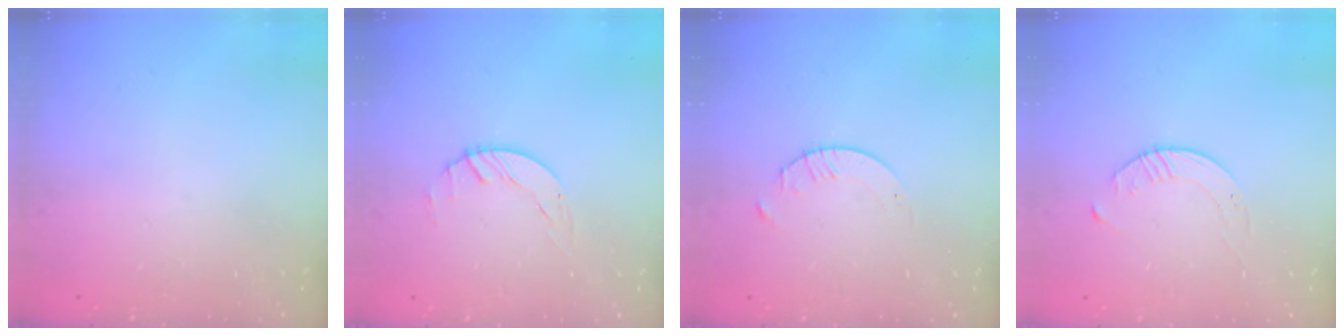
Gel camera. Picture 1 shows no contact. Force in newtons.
{"total": 1.7, "press": 1.7, "slide": 0.1}
{"total": 2.1, "press": 2.1, "slide": 0.3}
{"total": 3.9, "press": 3.9, "slide": 0.4}